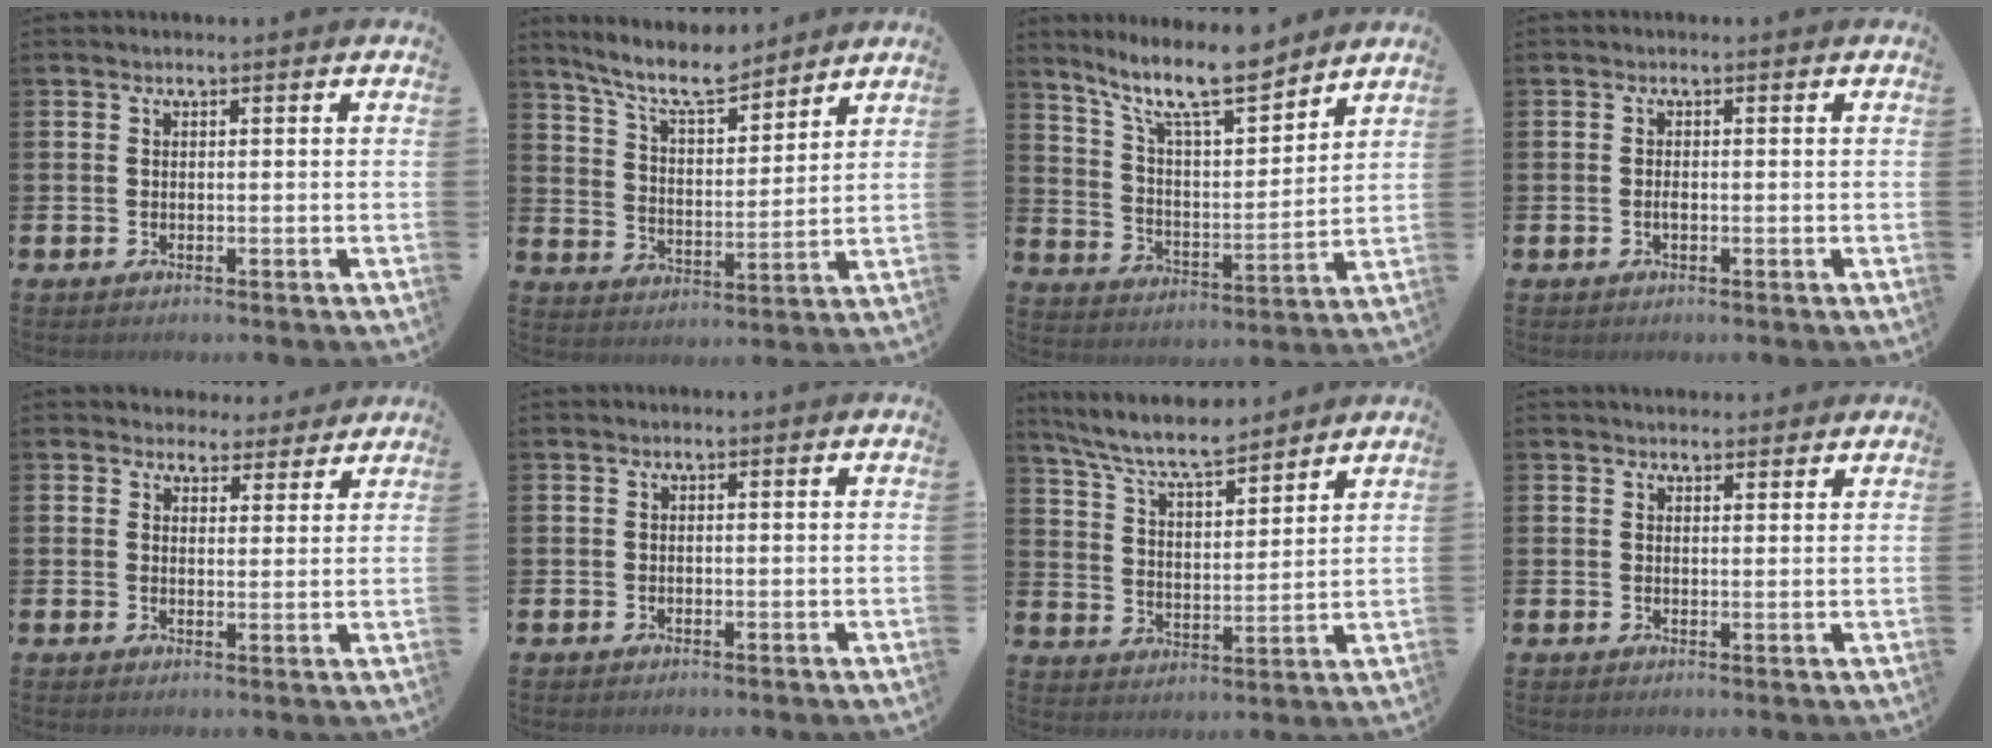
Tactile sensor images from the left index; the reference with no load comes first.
{"total": 9.0, "force": [8.0, 1.8, 3.6], "torque": [-0.095, -0.039, 0.144]}
{"total": 11.8, "force": [10.1, 2.3, 5.8], "torque": [-0.134, -0.054, 0.177]}
{"total": 0.8, "force": [-0.4, 0.4, 0.7], "torque": [-0.013, -0.001, -0.007]}
{"total": 3.7, "force": [3.4, 1.6, -0.1], "torque": [-0.004, -0.020, 0.059]}
{"total": 0.0}
{"total": 8.2, "force": [7.4, 1.3, 3.1], "torque": [-0.095, -0.039, 0.133]}
{"total": 2.3, "force": [2.2, 0.6, 0.0], "torque": [0.003, -0.008, 0.039]}